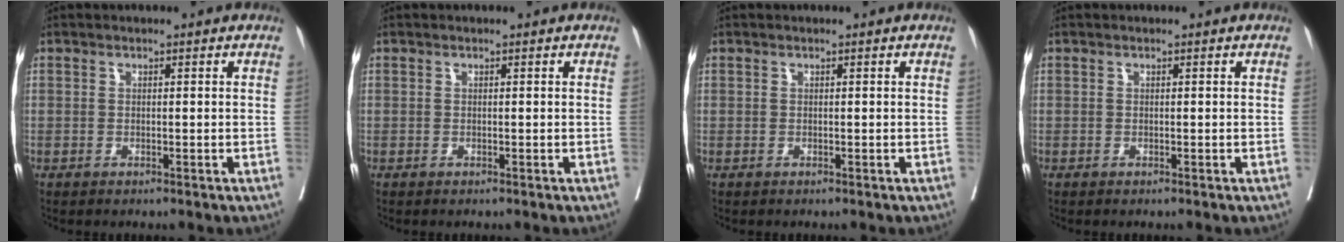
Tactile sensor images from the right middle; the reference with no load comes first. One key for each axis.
{"total": 0.0}
{"total": 0.0}
{"total": 0.0}